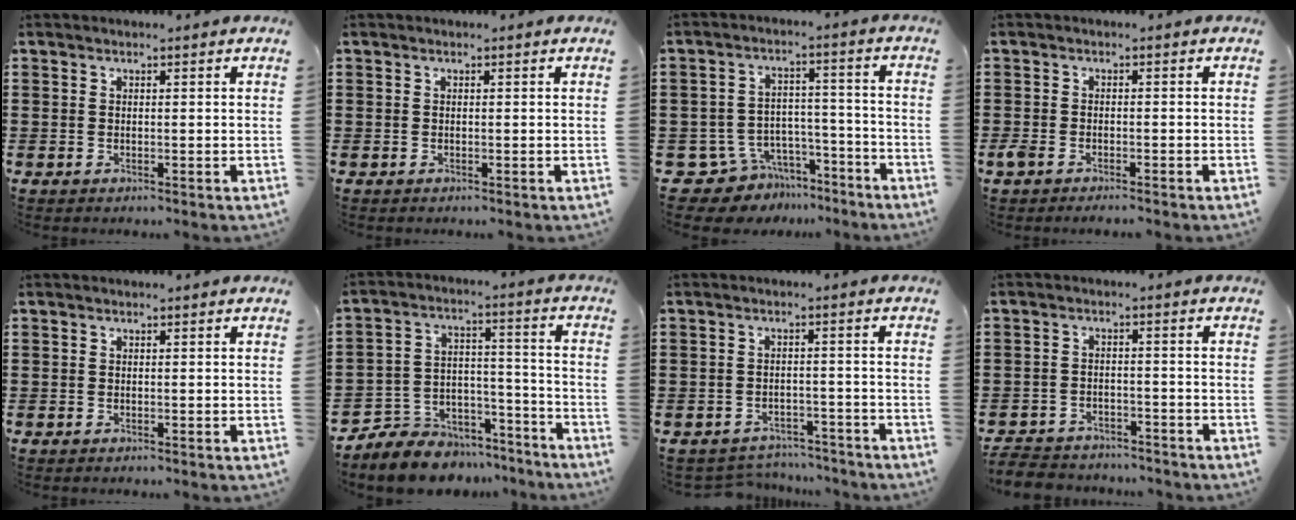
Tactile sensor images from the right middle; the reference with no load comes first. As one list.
[{"total": 0.0}, {"total": 7.4, "force": [-6.5, 3.5, 0.8], "torque": [-0.026, 0.025, -0.125]}, {"total": 1.7, "force": [-1.5, 0.5, 0.7], "torque": [-0.031, -0.004, -0.034]}, {"total": 0.0}, {"total": 7.4, "force": [-6.9, 2.6, -0.3], "torque": [-0.004, 0.014, -0.136]}, {"total": 3.3, "force": [-3.3, 0.5, -0.2], "torque": [-0.006, -0.002, -0.070]}, {"total": 3.8, "force": [-3.7, 0.7, 0.0], "torque": [-0.012, 0.000, -0.080]}]